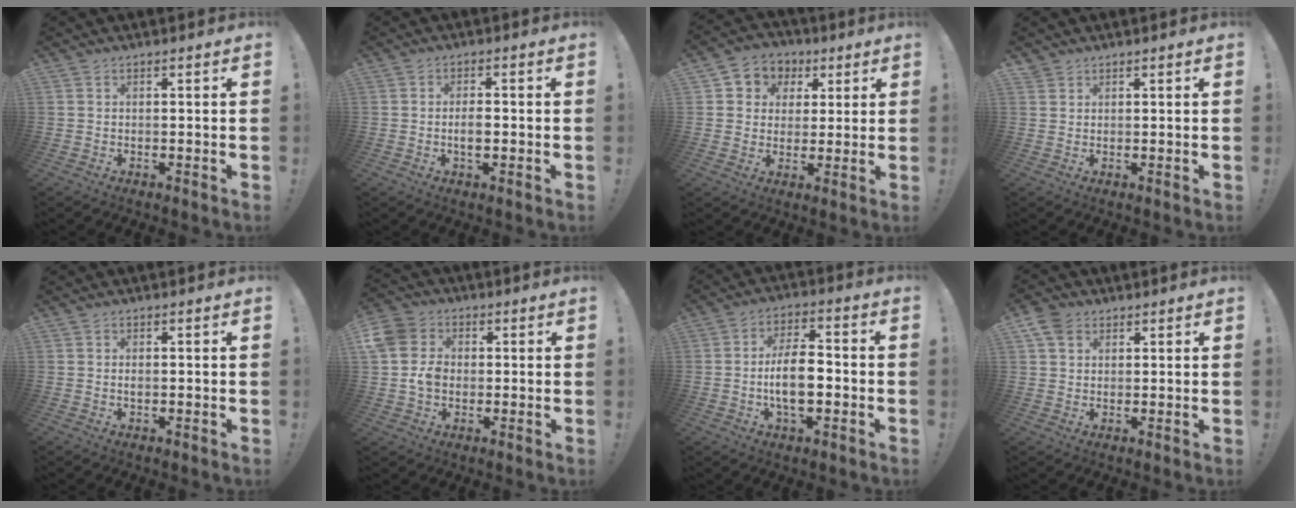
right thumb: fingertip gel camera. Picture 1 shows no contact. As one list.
[{"total": 3.4, "force": [-0.8, 1.4, 3.0], "torque": [-0.037, 0.000, -0.018]}, {"total": 6.9, "force": [1.2, 6.6, 1.6], "torque": [-0.013, -0.006, 0.027]}, {"total": 1.5, "force": [1.3, 0.7, 0.1], "torque": [0.004, -0.009, 0.023]}, {"total": 0.6, "force": [-0.1, 0.3, 0.5], "torque": [-0.011, 0.003, -0.002]}, {"total": 9.0, "force": [-0.6, 7.9, 4.4], "torque": [-0.079, 0.007, -0.009]}, {"total": 11.0, "force": [-2.5, 5.3, 9.3], "torque": [-0.170, 0.005, -0.050]}, {"total": 6.0, "force": [3.2, 4.4, 2.7], "torque": [-0.050, -0.005, 0.064]}]